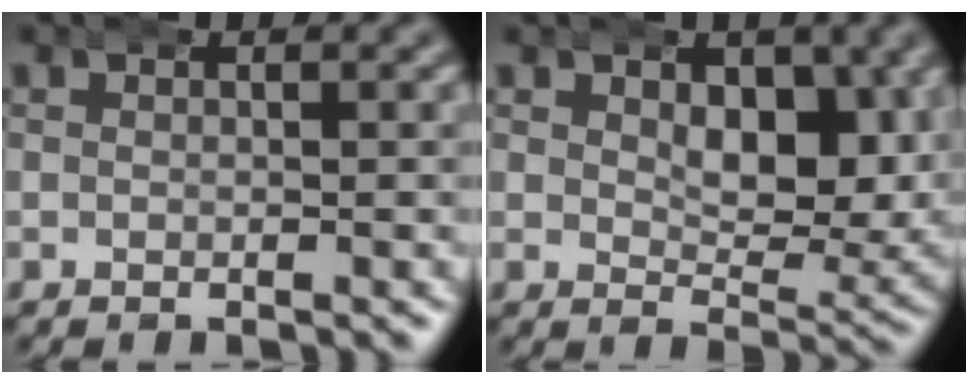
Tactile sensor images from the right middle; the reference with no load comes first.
{"total": 5.7, "force": [2.1, 3.1, 4.3], "torque": [-0.067, -0.022, 0.037]}